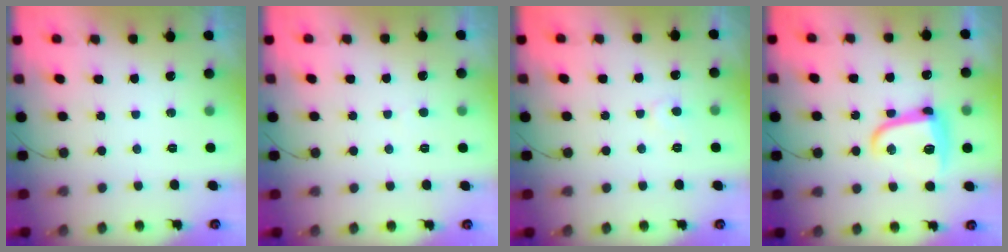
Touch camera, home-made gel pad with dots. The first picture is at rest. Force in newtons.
{"total": 3.8, "press": 3.8, "slide": 0.4}
{"total": 4.6, "press": 4.6, "slide": 0.5}
{"total": 12.4, "press": 12.4, "slide": 0.8}